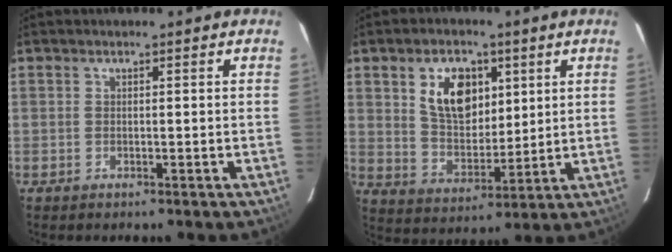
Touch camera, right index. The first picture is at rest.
{"total": 11.1, "force": [4.3, 7.0, 7.5], "torque": [-0.136, 0.012, 0.087]}